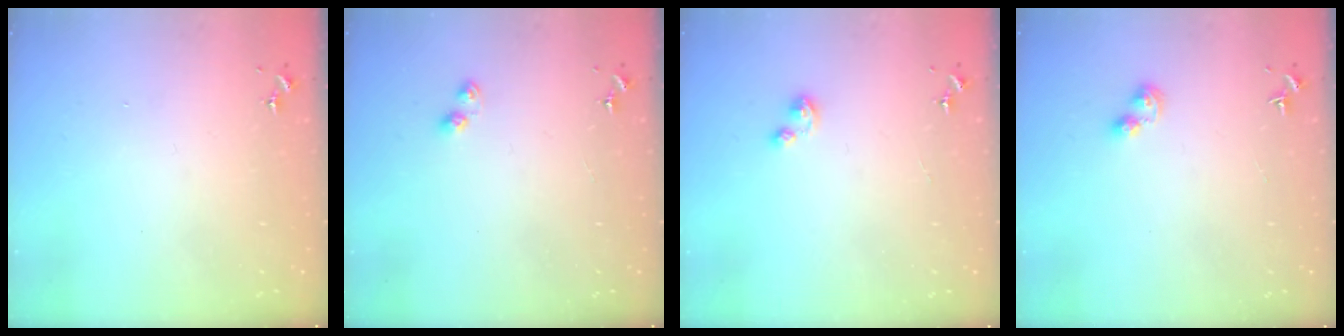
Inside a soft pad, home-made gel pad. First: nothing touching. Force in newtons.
{"total": 3.0, "press": 3.0, "slide": 0.3}
{"total": 2.6, "press": 2.6, "slide": 0.3}
{"total": 3.4, "press": 3.4, "slide": 0.4}